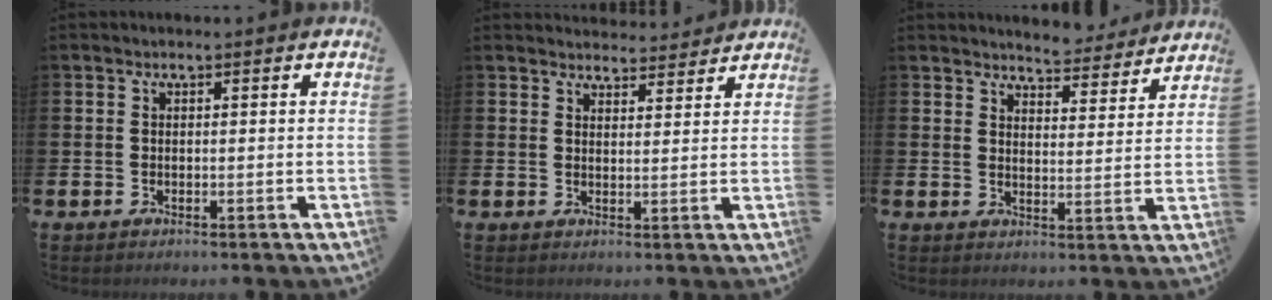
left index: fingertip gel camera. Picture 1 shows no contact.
{"total": 3.6, "force": [3.5, 0.7, -0.1], "torque": [0.005, -0.022, 0.063]}
{"total": 5.0, "force": [5.0, 0.4, 0.0], "torque": [-0.005, -0.040, 0.086]}